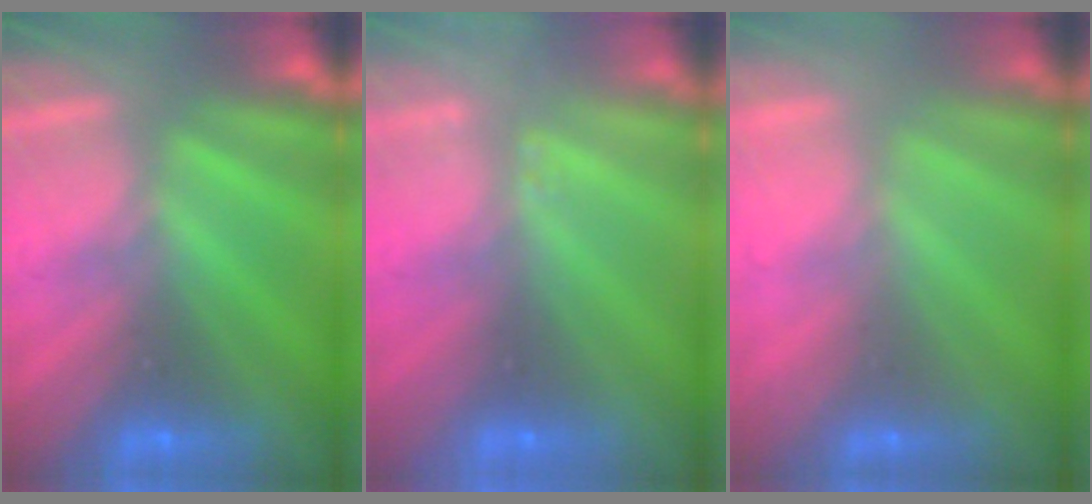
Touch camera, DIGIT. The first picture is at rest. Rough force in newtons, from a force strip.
{"total": 2.4}
{"total": 2.1}